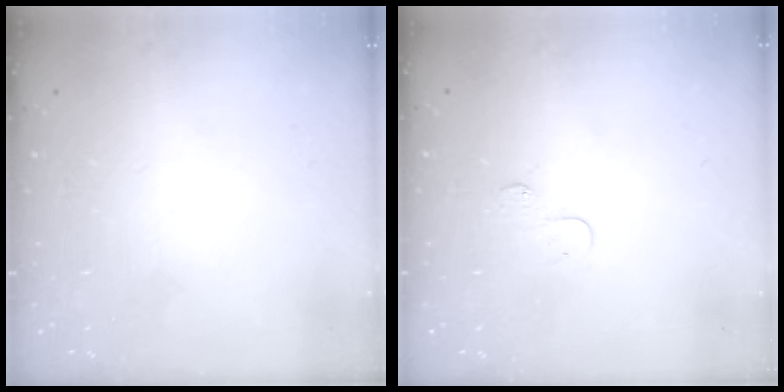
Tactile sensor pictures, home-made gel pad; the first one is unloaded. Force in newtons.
{"total": 3.8, "press": 3.7, "slide": 0.4}